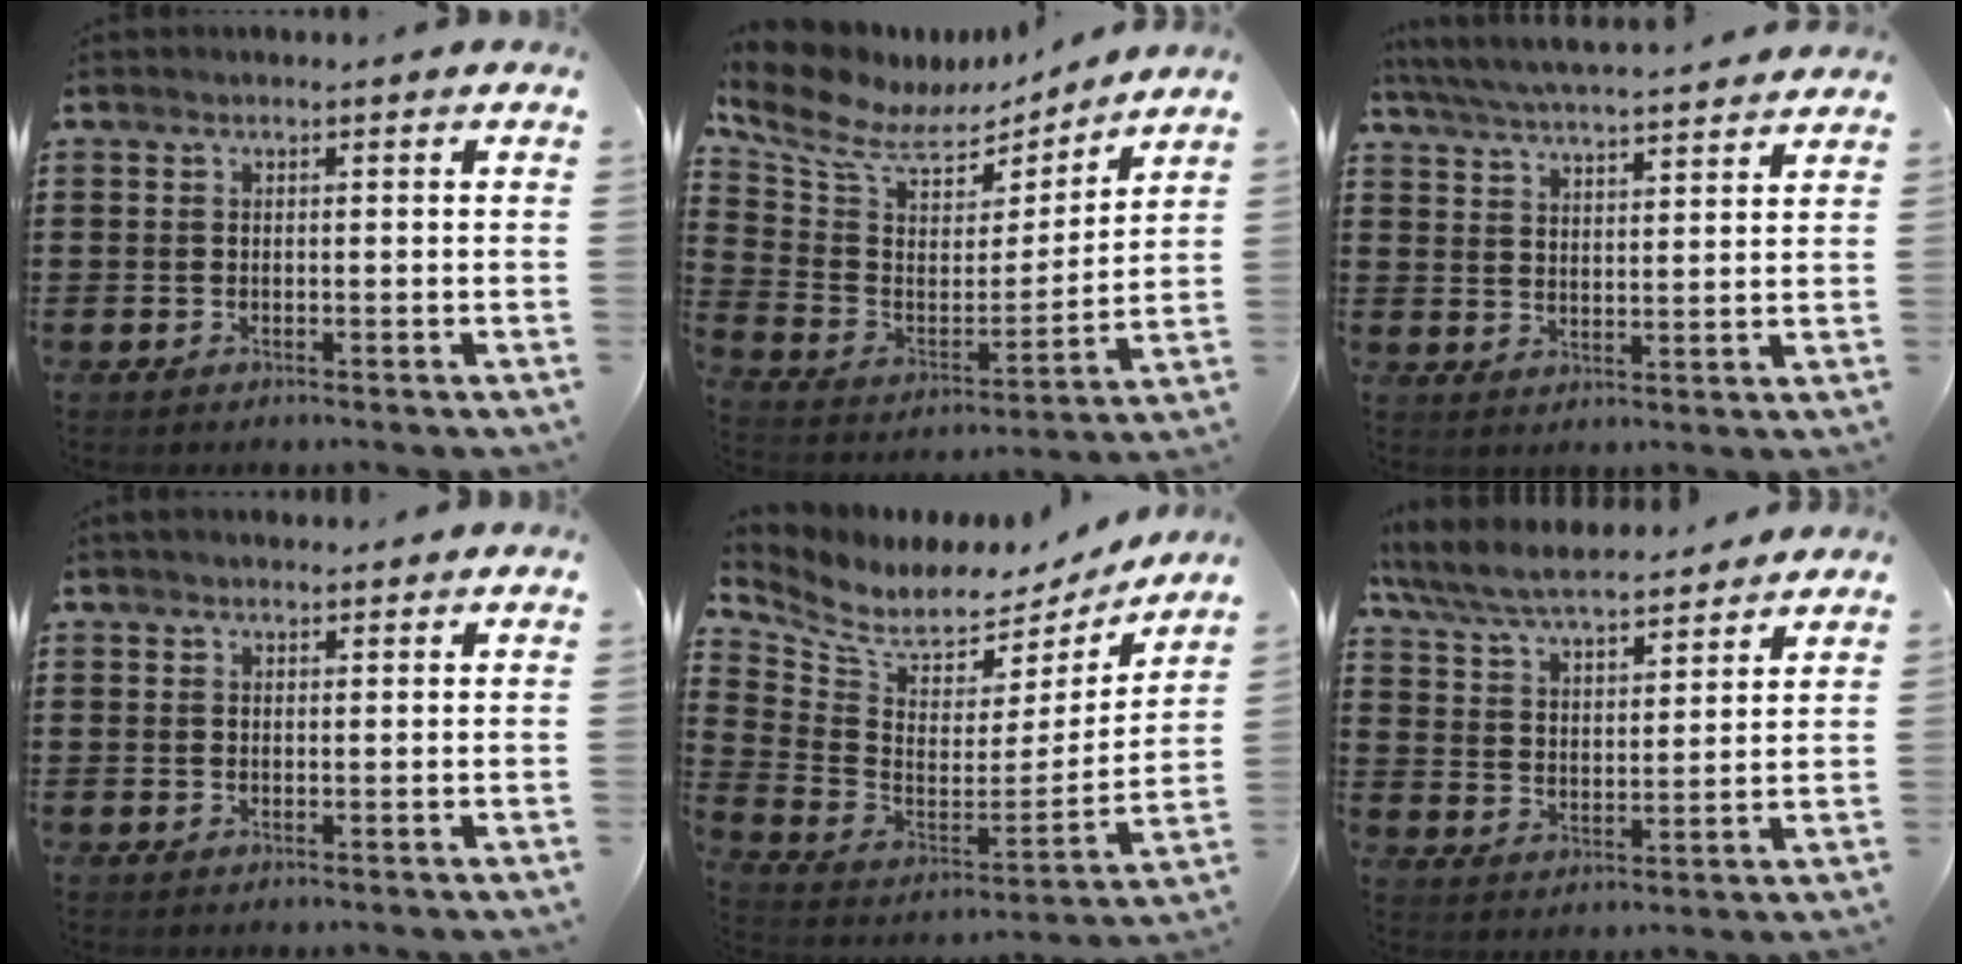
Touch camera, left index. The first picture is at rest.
{"total": 7.9, "force": [6.2, 3.8, 3.3], "torque": [-0.102, -0.038, 0.107]}
{"total": 5.2, "force": [5.1, -0.1, 1.0], "torque": [-0.042, -0.030, 0.089]}
{"total": 1.1, "force": [1.0, 0.4, 0.3], "torque": [-0.008, 0.003, 0.019]}
{"total": 6.1, "force": [5.4, 2.1, 1.8], "torque": [-0.073, -0.052, 0.092]}
{"total": 7.3, "force": [6.7, 0.8, 2.6], "torque": [-0.079, -0.035, 0.118]}